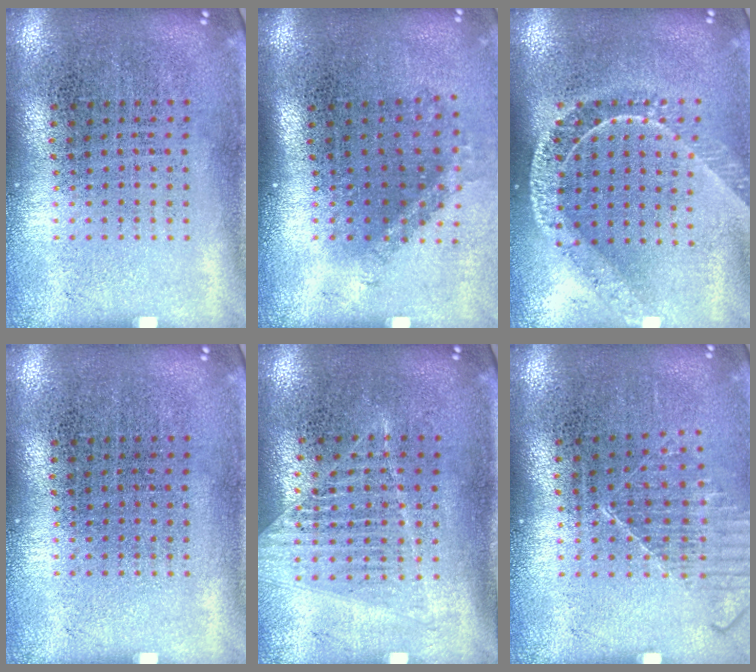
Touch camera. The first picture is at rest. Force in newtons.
{"total": 1.3, "press": 0.9, "slide": 0.9}
{"total": 1.7, "press": 1.4, "slide": 1.0}
{"total": 0.0}
{"total": 1.2, "press": 1.2, "slide": 0.0}
{"total": 1.1, "press": 1.1, "slide": 0.1}